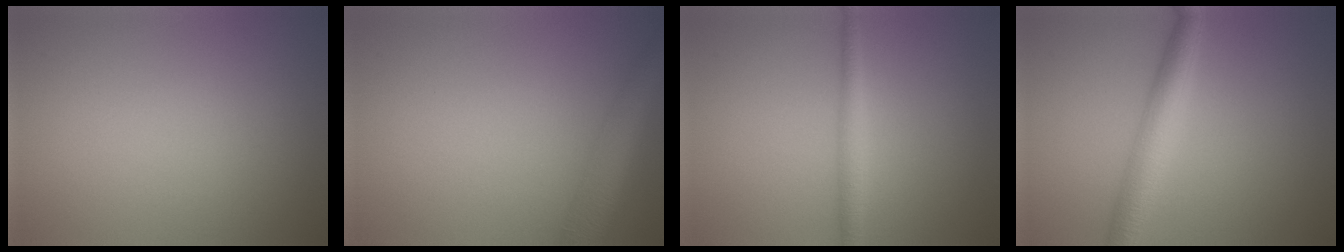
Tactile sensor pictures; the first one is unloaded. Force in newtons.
{"total": 4.5, "press": 4.5, "slide": 0.3}
{"total": 2.0, "press": 2.0, "slide": 0.0}
{"total": 4.1, "press": 4.1, "slide": 0.0}